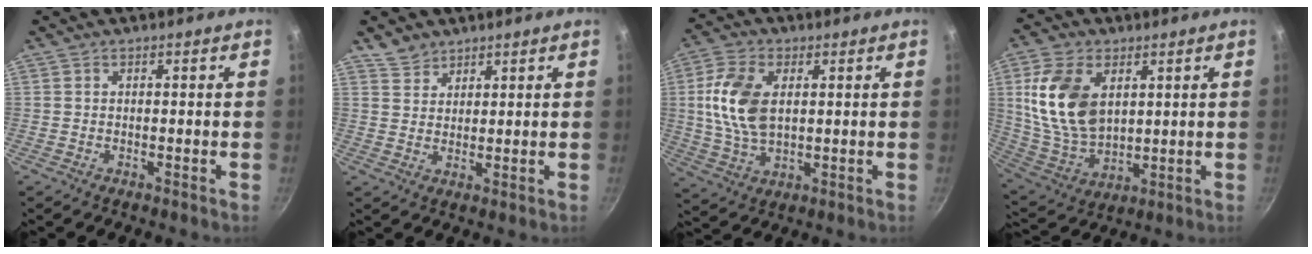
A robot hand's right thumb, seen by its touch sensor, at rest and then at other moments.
{"total": 3.8, "force": [3.0, 2.2, 0.3], "torque": [0.012, -0.005, 0.059]}
{"total": 12.1, "force": [2.0, 7.2, 9.5], "torque": [-0.180, -0.002, 0.039]}
{"total": 16.1, "force": [4.2, 10.3, 11.7], "torque": [-0.205, -0.020, 0.095]}